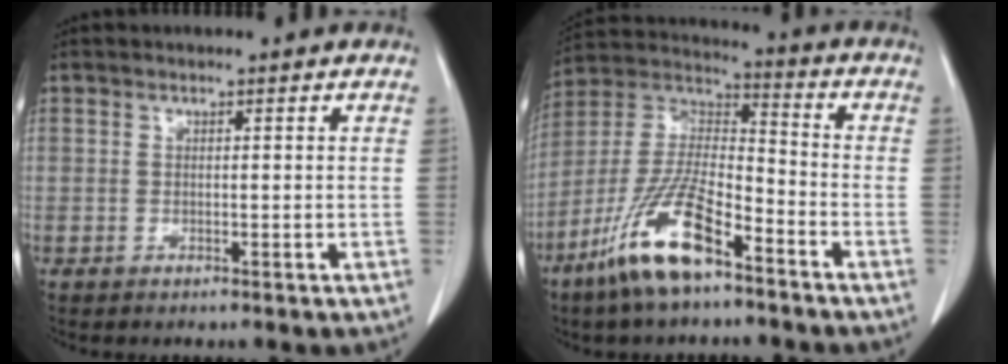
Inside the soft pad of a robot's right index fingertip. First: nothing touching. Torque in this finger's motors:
{"motor_torque": [1.30, -0.84, 0.84, 0.21]}